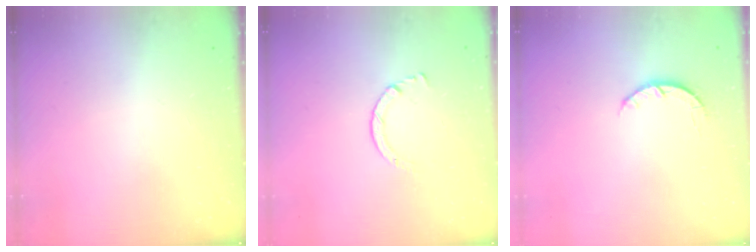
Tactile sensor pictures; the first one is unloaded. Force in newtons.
{"total": 1.7, "press": 1.7, "slide": 0.2}
{"total": 3.4, "press": 3.4, "slide": 0.6}